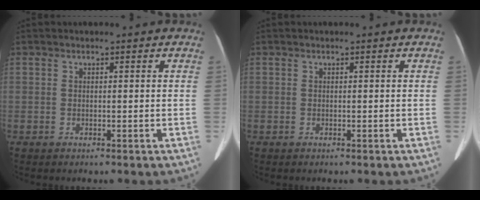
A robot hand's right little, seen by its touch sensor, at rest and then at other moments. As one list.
[{"total": 0.0}]